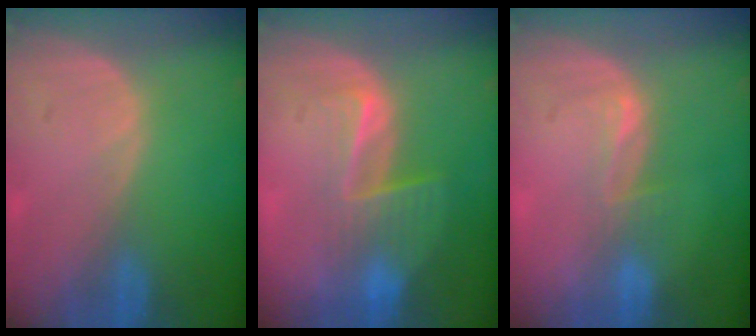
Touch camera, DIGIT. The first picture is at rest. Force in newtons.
{"total": 6.8, "press": 5.9, "slide": 3.5}
{"total": 2.6, "press": 2.0, "slide": 1.6}